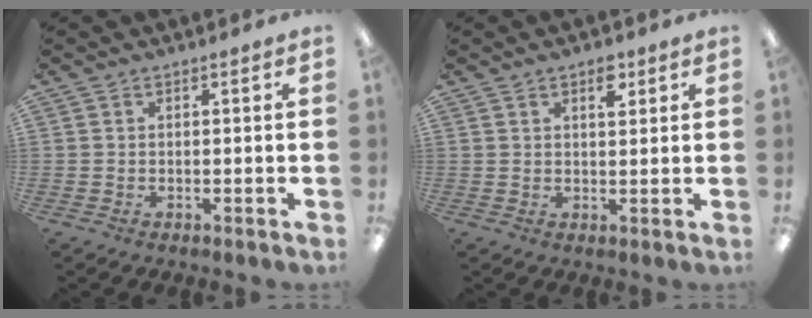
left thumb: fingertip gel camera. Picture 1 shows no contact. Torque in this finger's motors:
{"motor_torque": [-0.01, 0.18, -0.20, -0.30, 0.10]}